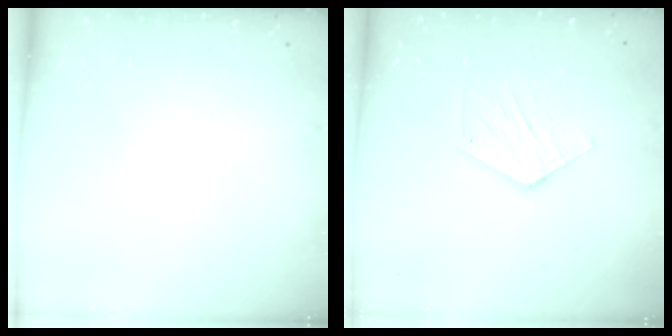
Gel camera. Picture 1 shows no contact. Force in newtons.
{"total": 8.7, "press": 8.6, "slide": 0.6}